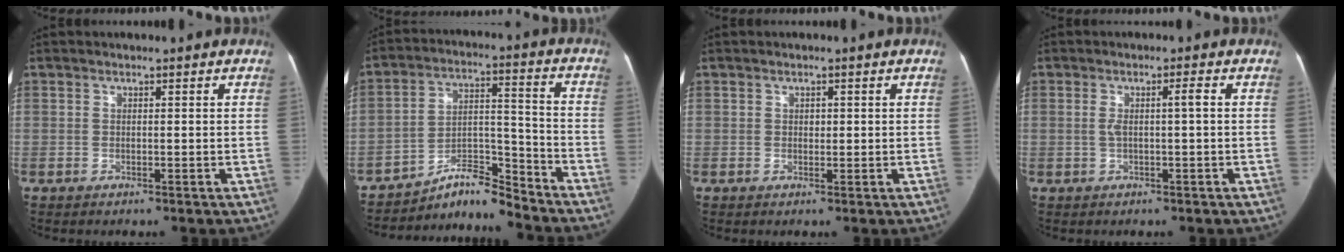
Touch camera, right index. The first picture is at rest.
{"total": 8.6, "force": [-8.4, 0.8, 1.7], "torque": [-0.028, 0.047, -0.144]}
{"total": 1.3, "force": [0.1, 1.0, 0.9], "torque": [-0.015, 0.005, 0.003]}
{"total": 2.9, "force": [0.1, 0.3, 2.9], "torque": [-0.055, 0.012, 0.004]}